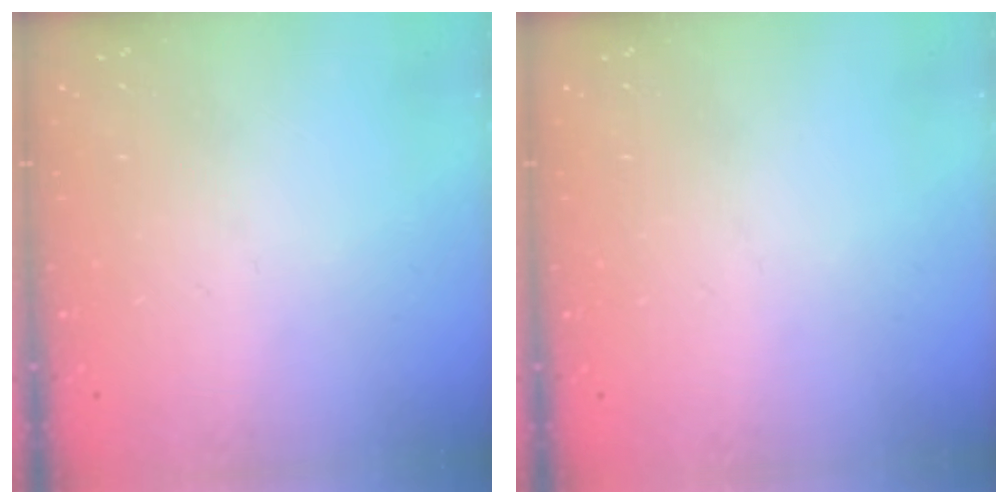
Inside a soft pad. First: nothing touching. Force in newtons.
{"total": 0.0}